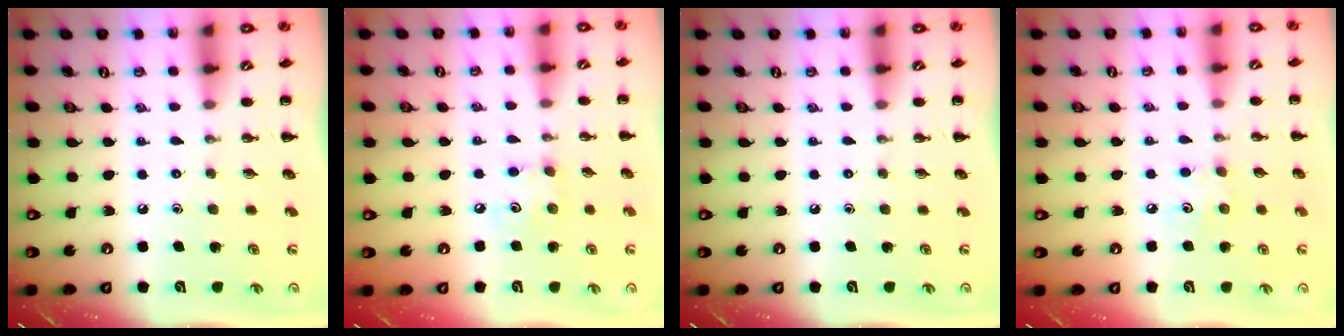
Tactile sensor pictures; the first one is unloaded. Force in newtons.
{"total": 4.3, "press": 4.2, "slide": 0.7}
{"total": 0.0}
{"total": 3.9, "press": 3.7, "slide": 1.0}